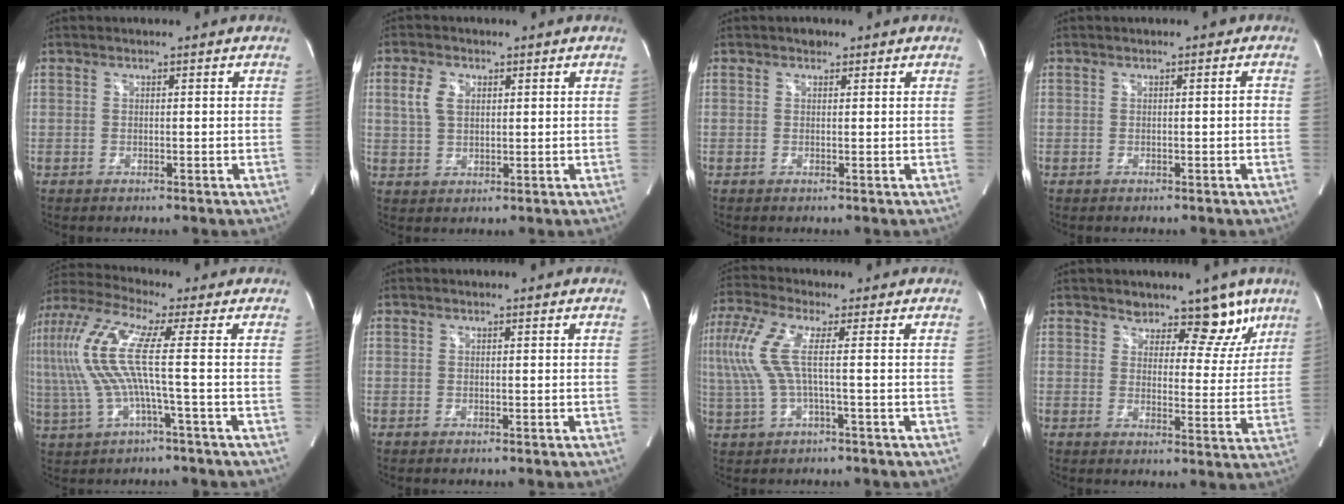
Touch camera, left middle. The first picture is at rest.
{"total": 4.1, "force": [1.3, 2.5, 2.9], "torque": [-0.068, 0.012, 0.034]}
{"total": 0.8, "force": [0.5, 0.5, 0.3], "torque": [-0.006, 0.005, 0.008]}
{"total": 0.7, "force": [0.0, 0.2, 0.7], "torque": [-0.010, 0.003, 0.000]}
{"total": 11.8, "force": [0.3, 0.4, 11.8], "torque": [-0.271, 0.024, 0.001]}
{"total": 0.0}
{"total": 9.2, "force": [1.0, 1.8, 8.9], "torque": [-0.224, 0.021, 0.016]}
{"total": 7.8, "force": [6.1, 4.0, 2.6], "torque": [-0.003, -0.011, 0.070]}